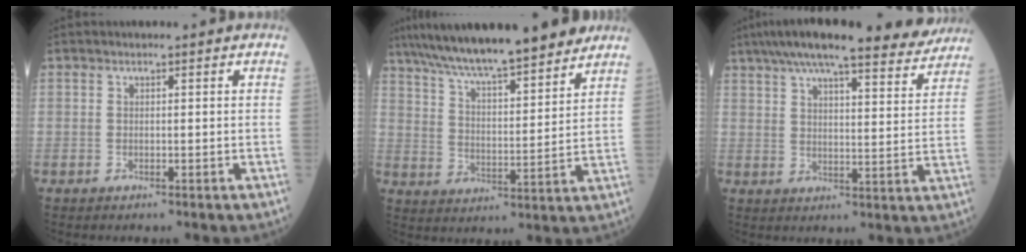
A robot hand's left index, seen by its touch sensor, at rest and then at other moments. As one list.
[{"total": 19.8, "force": [16.7, 2.5, 10.5], "torque": [-0.177, 0.021, 0.260]}, {"total": 21.7, "force": [18.5, 3.4, 10.9], "torque": [-0.174, 0.025, 0.244]}]